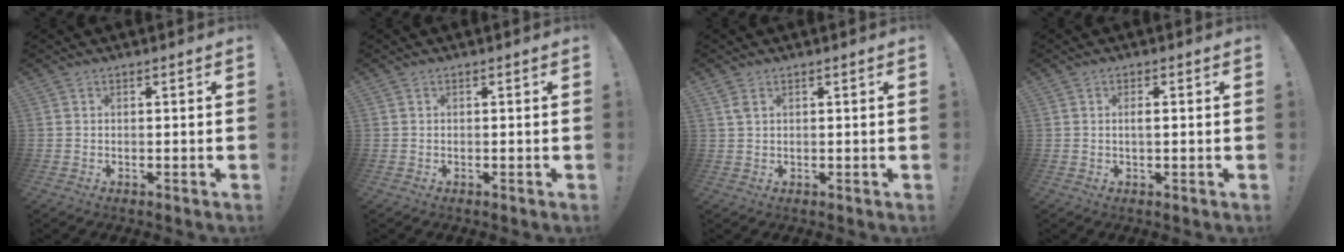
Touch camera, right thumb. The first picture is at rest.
{"total": 0.0}
{"total": 2.0, "force": [1.0, 0.7, 1.5], "torque": [-0.032, 0.002, 0.019]}
{"total": 1.9, "force": [-0.1, 0.6, 1.8], "torque": [-0.036, 0.004, -0.003]}